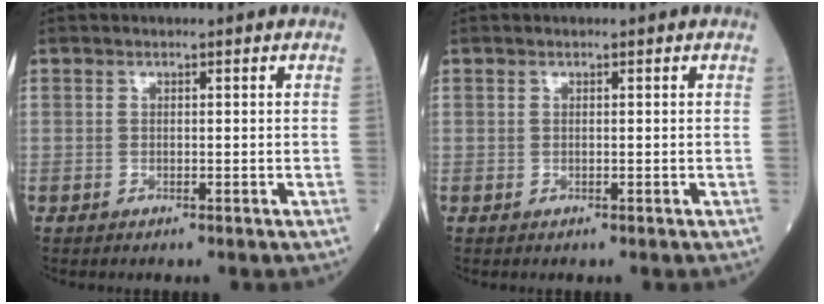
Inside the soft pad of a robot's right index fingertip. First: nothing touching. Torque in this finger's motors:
{"motor_torque": [0.00, 0.00, 0.00, 0.00]}